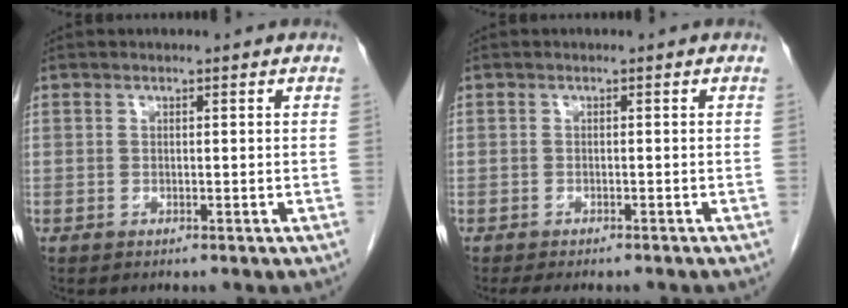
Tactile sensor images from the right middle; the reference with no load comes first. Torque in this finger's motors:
{"motor_torque": [0.76, -0.59, 0.03, 0.01]}